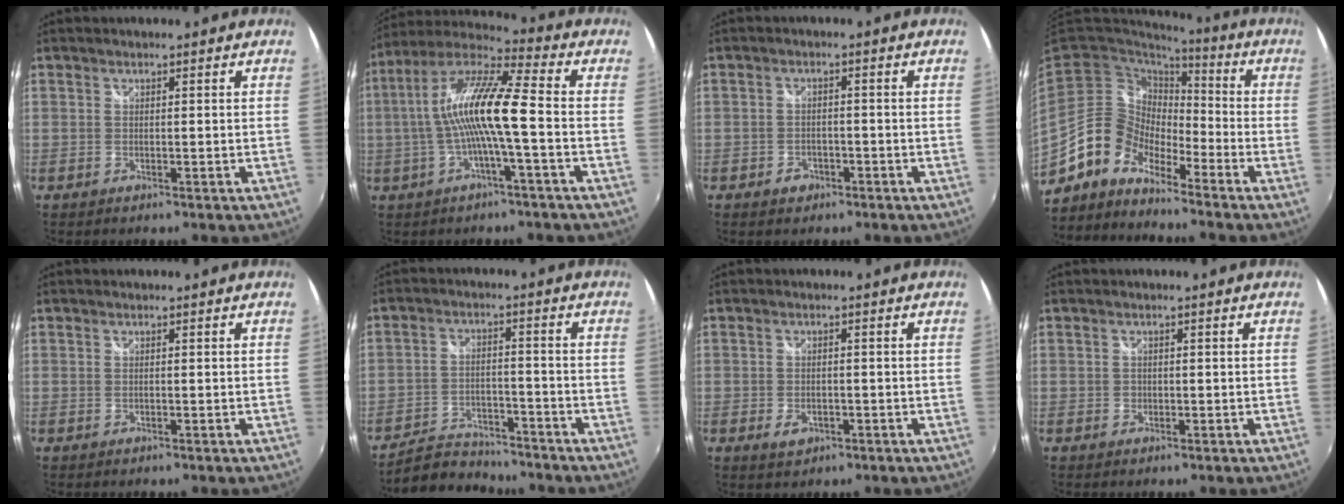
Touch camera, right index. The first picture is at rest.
{"total": 13.7, "force": [-1.5, 1.2, 13.6], "torque": [-0.250, 0.012, -0.031]}
{"total": 3.1, "force": [-1.9, 2.3, 0.8], "torque": [-0.024, 0.003, -0.031]}
{"total": 10.7, "force": [-8.4, 6.0, 3.0], "torque": [-0.054, 0.027, -0.170]}
{"total": 0.0}
{"total": 9.3, "force": [-8.4, 3.3, 2.1], "torque": [-0.073, 0.001, -0.136]}
{"total": 3.0, "force": [-1.4, 2.0, 1.7], "torque": [-0.033, -0.005, -0.022]}
{"total": 0.9, "force": [-0.3, 0.8, 0.1], "torque": [-0.001, -0.002, -0.004]}